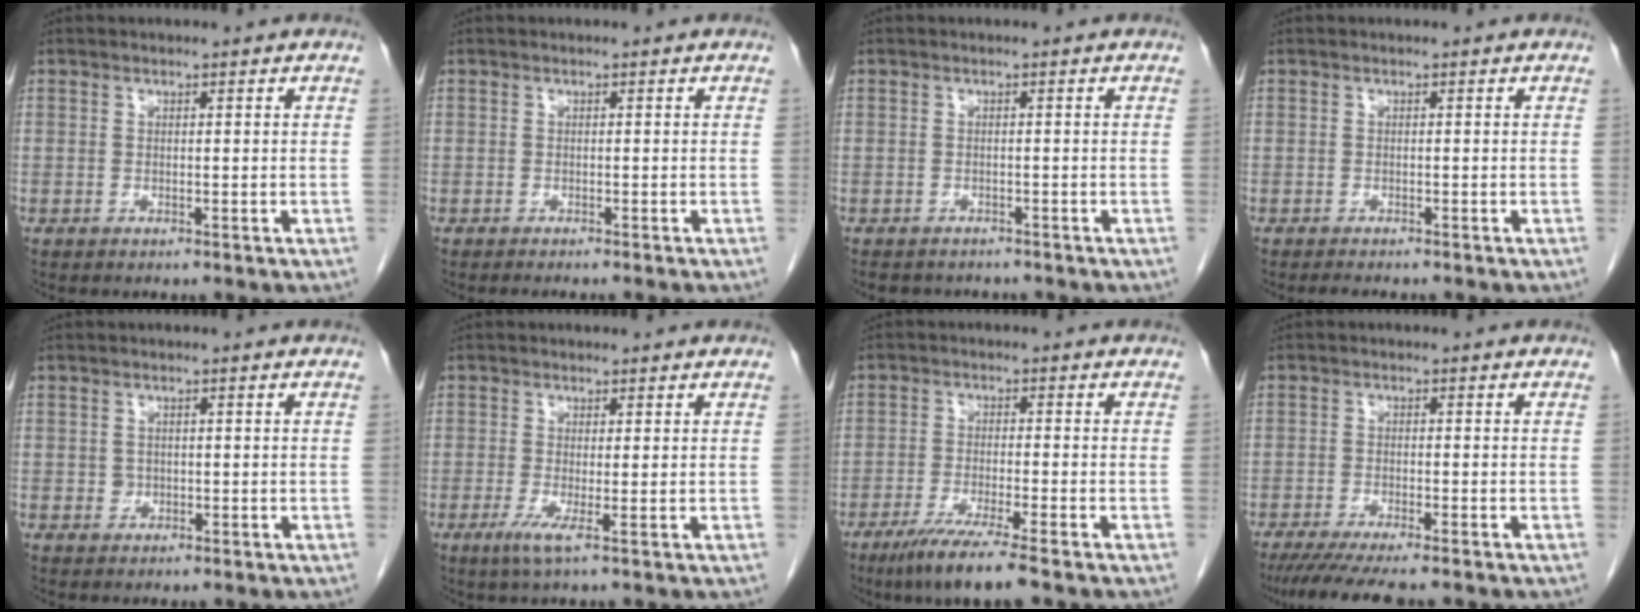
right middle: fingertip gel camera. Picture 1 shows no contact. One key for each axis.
{"total": 3.0, "fx": -2.6, "fy": -0.2, "fz": 1.4, "tx": -0.013, "ty": 0.000, "tz": -0.033}
{"total": 4.6, "fx": -4.1, "fy": 1.8, "fz": 0.9, "tx": -0.010, "ty": -0.001, "tz": -0.052}
{"total": 2.3, "fx": -2.0, "fy": 0.4, "fz": 1.1, "tx": -0.016, "ty": -0.005, "tz": -0.022}
{"total": 1.0, "fx": -0.1, "fy": 1.0, "fz": 0.3, "tx": -0.004, "ty": 0.003, "tz": 0.001}
{"total": 2.4, "fx": -0.8, "fy": -0.3, "fz": 2.2, "tx": -0.048, "ty": -0.008, "tz": -0.013}
{"total": 7.8, "fx": -5.5, "fy": -0.6, "fz": 5.5, "tx": -0.098, "ty": -0.025, "tz": -0.097}
{"total": 9.2, "fx": -7.7, "fy": 0.6, "fz": 5.1, "tx": -0.072, "ty": -0.022, "tz": -0.120}